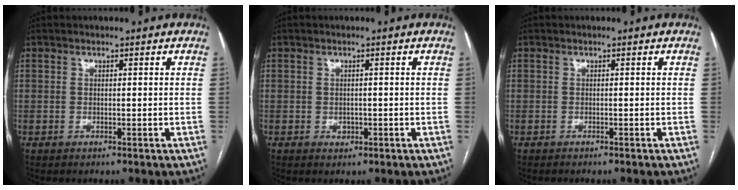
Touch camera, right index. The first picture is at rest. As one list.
[{"total": 1.3, "force": [-0.3, 1.0, 0.6], "torque": [-0.011, 0.001, -0.001]}, {"total": 1.2, "force": [-1.1, 0.0, 0.4], "torque": [-0.006, 0.001, -0.014]}]